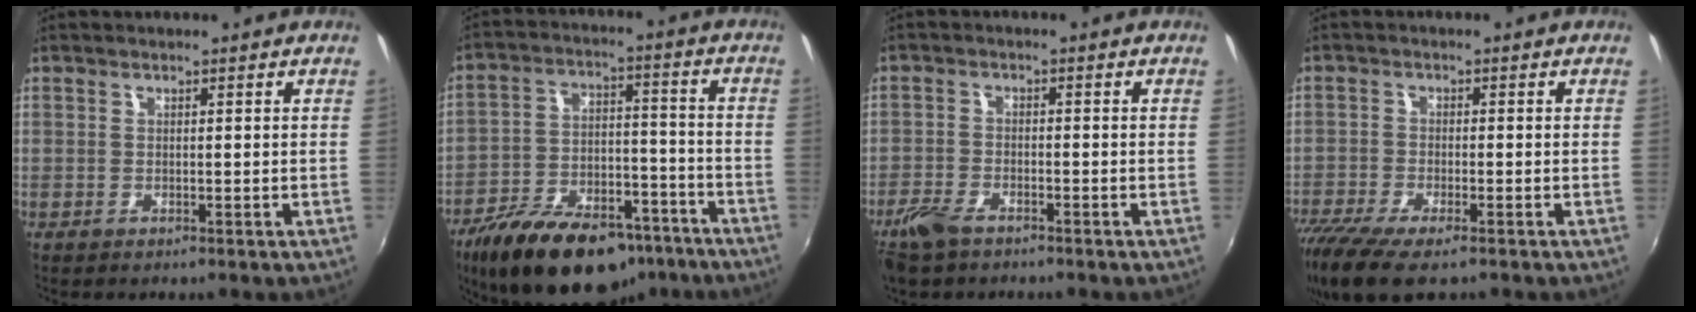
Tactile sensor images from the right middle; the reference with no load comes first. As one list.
[{"total": 23.1, "force": [-16.5, 10.3, 12.3], "torque": [-0.225, 0.001, -0.244]}, {"total": 5.4, "force": [-4.1, 2.3, 2.7], "torque": [-0.078, -0.007, -0.081]}, {"total": 11.5, "force": [-8.3, 3.1, 7.3], "torque": [-0.173, -0.052, -0.153]}]